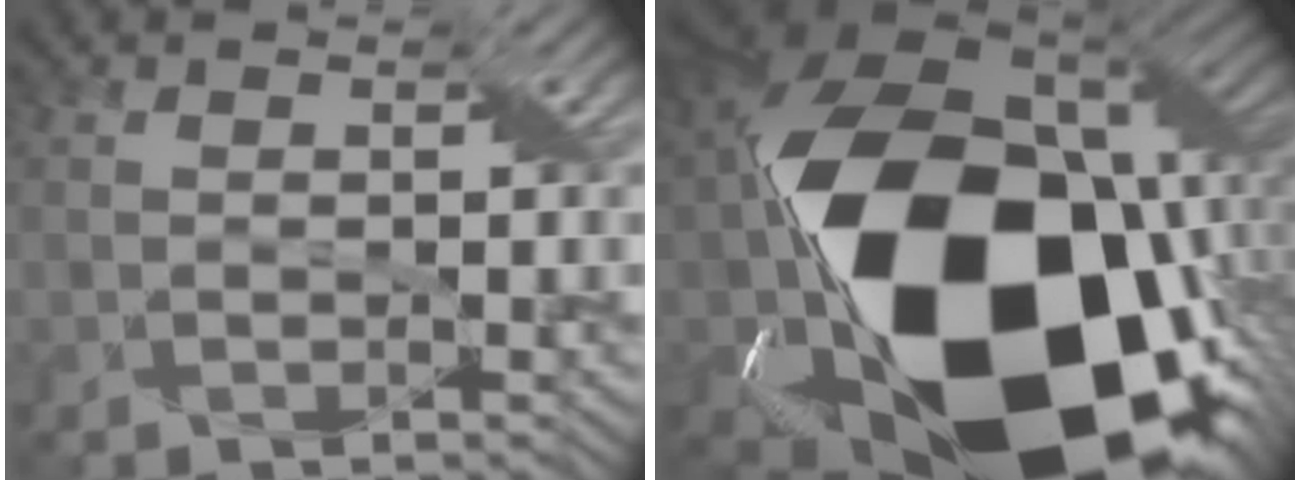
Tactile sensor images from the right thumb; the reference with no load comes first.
{"total": 23.7, "force": [-3.4, 16.4, 16.7], "torque": [-0.364, -0.070, -0.017]}